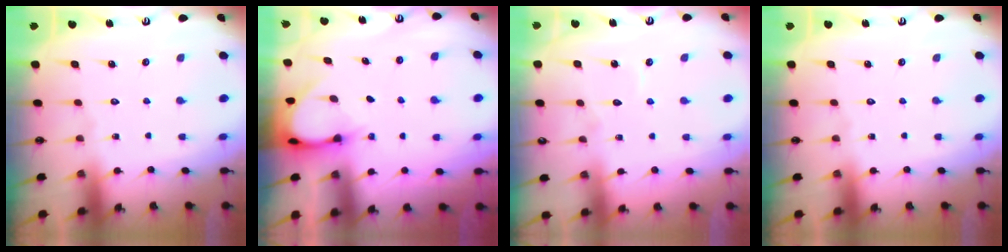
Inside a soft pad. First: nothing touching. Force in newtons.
{"total": 3.7, "press": 3.7, "slide": 0.4}
{"total": 2.5, "press": 2.5, "slide": 0.2}
{"total": 0.0}